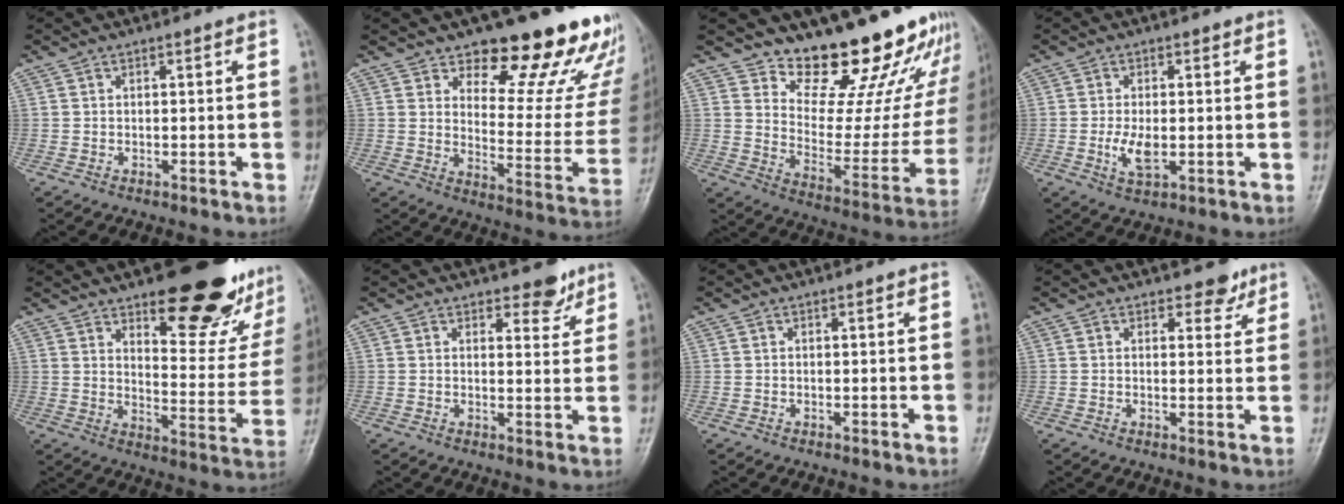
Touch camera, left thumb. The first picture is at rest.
{"total": 20.7, "force": [15.1, 8.1, 11.5], "torque": [-0.093, -0.107, 0.195]}
{"total": 21.2, "force": [18.6, 7.2, 7.2], "torque": [-0.041, -0.155, 0.254]}
{"total": 4.7, "force": [-0.6, 2.5, 4.0], "torque": [-0.075, -0.008, -0.010]}
{"total": 22.2, "force": [14.9, 8.1, 14.4], "torque": [-0.141, -0.099, 0.204]}
{"total": 4.1, "force": [3.2, 1.9, 1.6], "torque": [0.003, -0.021, 0.044]}
{"total": 0.0}
{"total": 3.2, "force": [2.4, 1.8, 1.0], "torque": [0.009, -0.014, 0.032]}